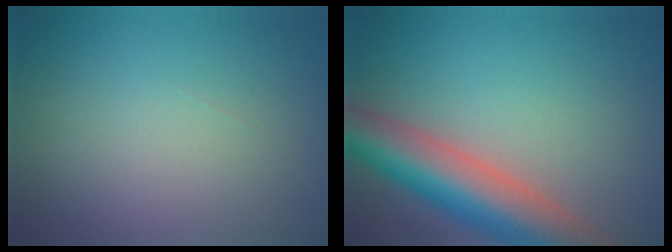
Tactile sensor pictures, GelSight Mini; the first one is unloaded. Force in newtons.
{"total": 8.8, "press": 8.8, "slide": 0.2}